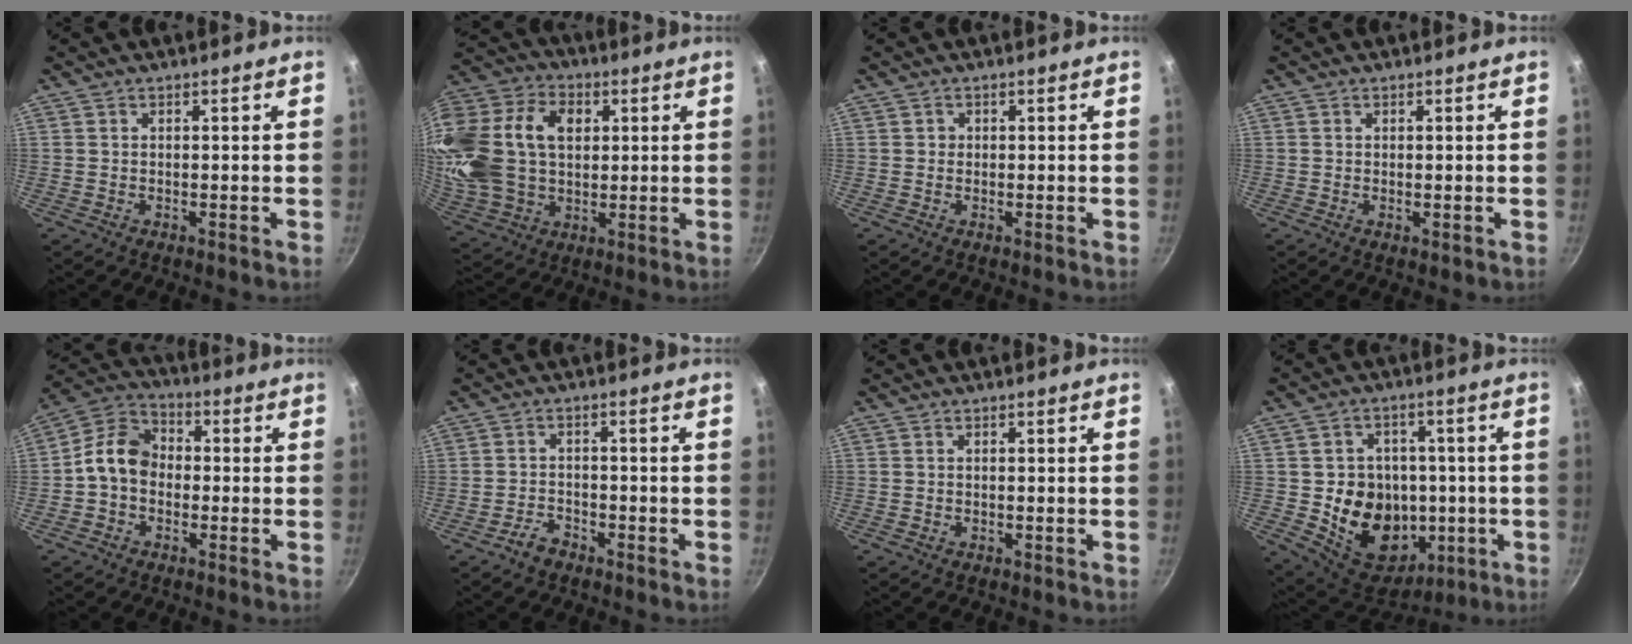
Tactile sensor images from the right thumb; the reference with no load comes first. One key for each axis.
{"total": 25.2, "fx": 4.8, "fy": 17.7, "fz": 17.3, "tx": -0.347, "ty": 0.016, "tz": 0.087}
{"total": 0.7, "fx": 0.0, "fy": 0.7, "fz": 0.0, "tx": 0.006, "ty": 0.001, "tz": -0.002}
{"total": 0.5, "fx": 0.0, "fy": 0.1, "fz": 0.5, "tx": -0.008, "ty": -0.002, "tz": 0.000}
{"total": 9.0, "fx": -1.1, "fy": 7.1, "fz": 5.5, "tx": -0.071, "ty": 0.031, "tz": -0.045}
{"total": 3.2, "fx": -2.5, "fy": 1.7, "fz": 1.2, "tx": -0.017, "ty": 0.027, "tz": -0.043}
{"total": 0.0}
{"total": 17.7, "fx": -2.2, "fy": 14.8, "fz": 9.4, "tx": -0.111, "ty": 0.011, "tz": -0.014}